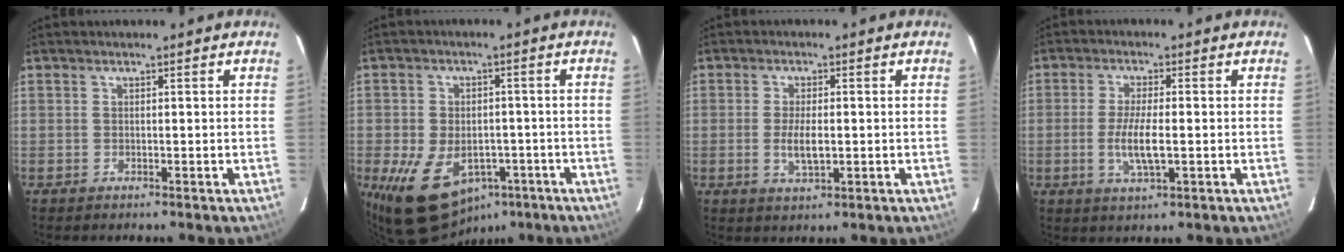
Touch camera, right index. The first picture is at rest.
{"total": 15.1, "force": [-7.0, 10.0, 8.8], "torque": [-0.192, -0.015, -0.097]}
{"total": 4.5, "force": [-0.7, 1.6, 4.2], "torque": [-0.083, -0.006, -0.011]}
{"total": 6.3, "force": [-1.2, 1.2, 6.1], "torque": [-0.120, -0.009, -0.021]}